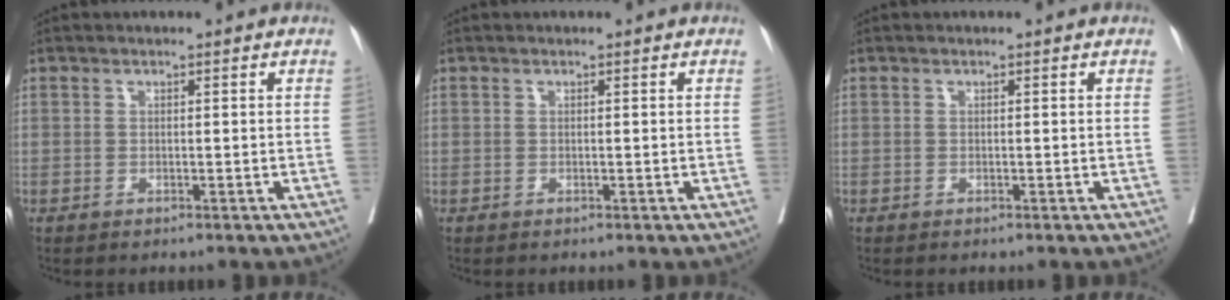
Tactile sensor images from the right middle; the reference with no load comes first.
{"total": 0.0}
{"total": 0.0}